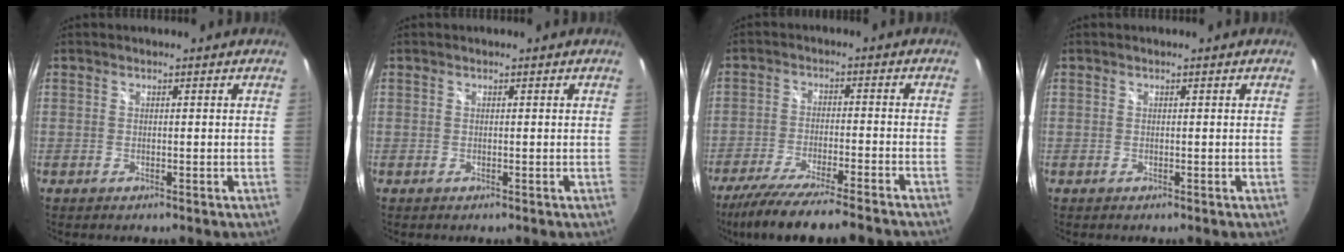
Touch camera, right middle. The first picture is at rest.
{"total": 0.0}
{"total": 15.0, "force": [-13.0, 0.2, 7.6], "torque": [-0.155, -0.036, -0.210]}
{"total": 0.0}